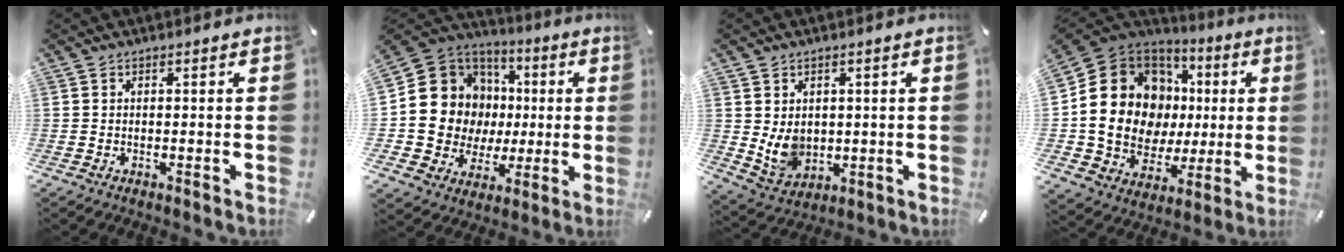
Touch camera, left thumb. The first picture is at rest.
{"total": 14.0, "force": [0.5, 13.5, 3.5], "torque": [-0.059, -0.019, 0.035]}
{"total": 7.4, "force": [1.3, 6.3, 3.6], "torque": [-0.078, -0.011, 0.023]}
{"total": 19.3, "force": [2.0, 16.3, 10.2], "torque": [-0.193, -0.029, 0.057]}